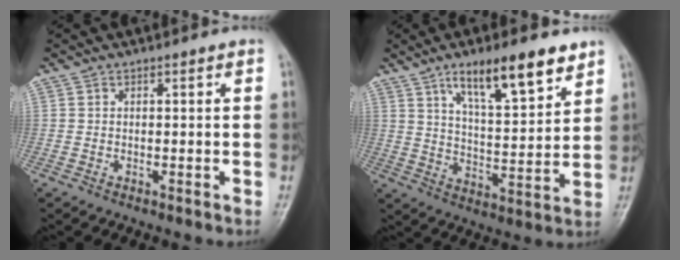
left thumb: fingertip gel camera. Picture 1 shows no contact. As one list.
[{"total": 13.9, "force": [8.8, 3.9, 10.0], "torque": [-0.138, -0.045, 0.149]}]